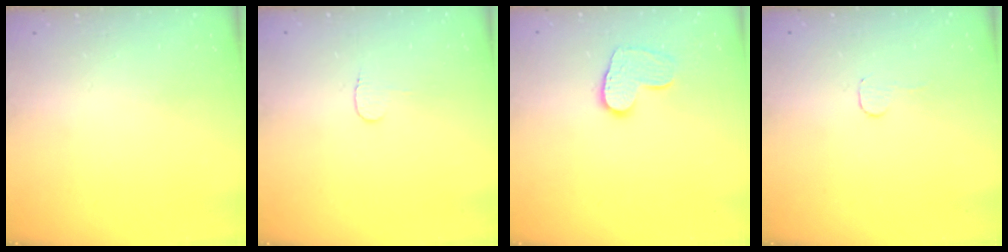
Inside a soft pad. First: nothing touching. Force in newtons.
{"total": 3.3, "press": 3.3, "slide": 0.3}
{"total": 9.5, "press": 9.5, "slide": 0.7}
{"total": 2.8, "press": 2.8, "slide": 0.2}